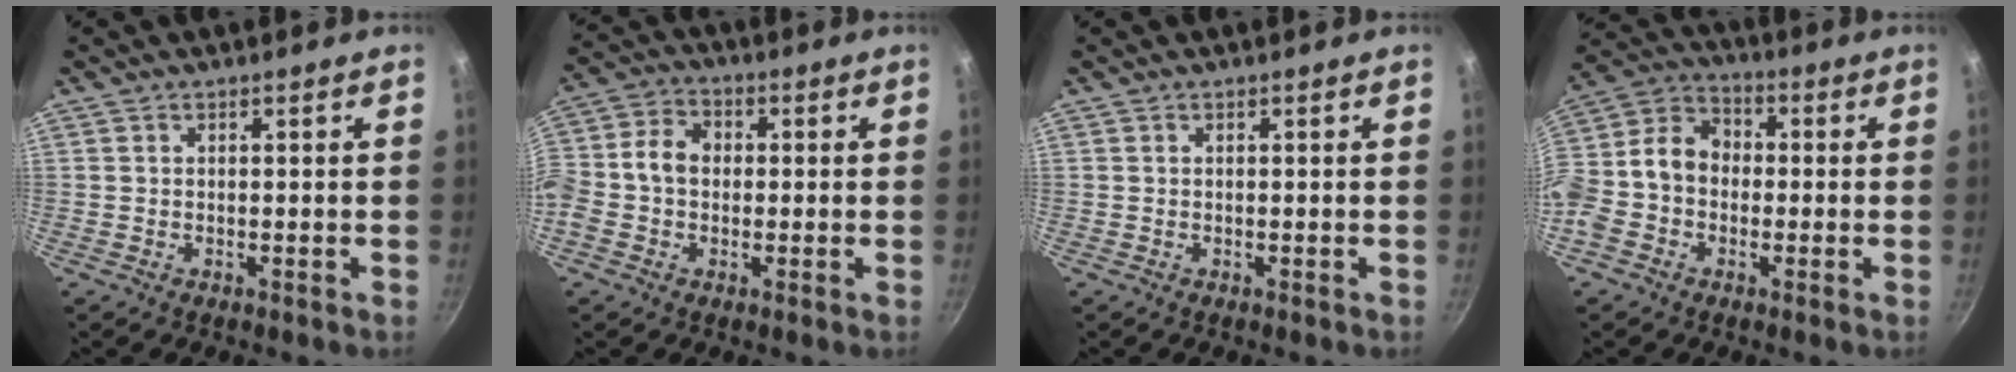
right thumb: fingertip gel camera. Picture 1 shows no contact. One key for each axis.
{"total": 9.1, "fx": -0.3, "fy": 7.1, "fz": 5.7, "tx": -0.094, "ty": 0.026, "tz": -0.028}
{"total": 0.0}
{"total": 13.2, "fx": -1.9, "fy": 10.4, "fz": 7.9, "tx": -0.127, "ty": 0.049, "tz": -0.057}